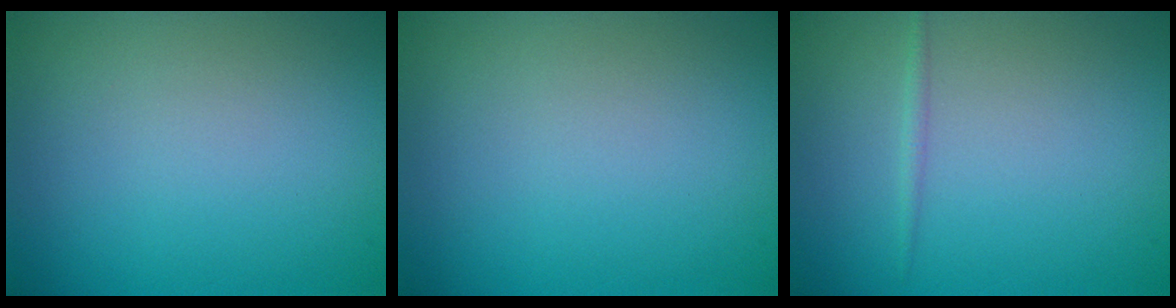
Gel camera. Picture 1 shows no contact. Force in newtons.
{"total": 0.0}
{"total": 0.7, "press": 0.7, "slide": 0.1}